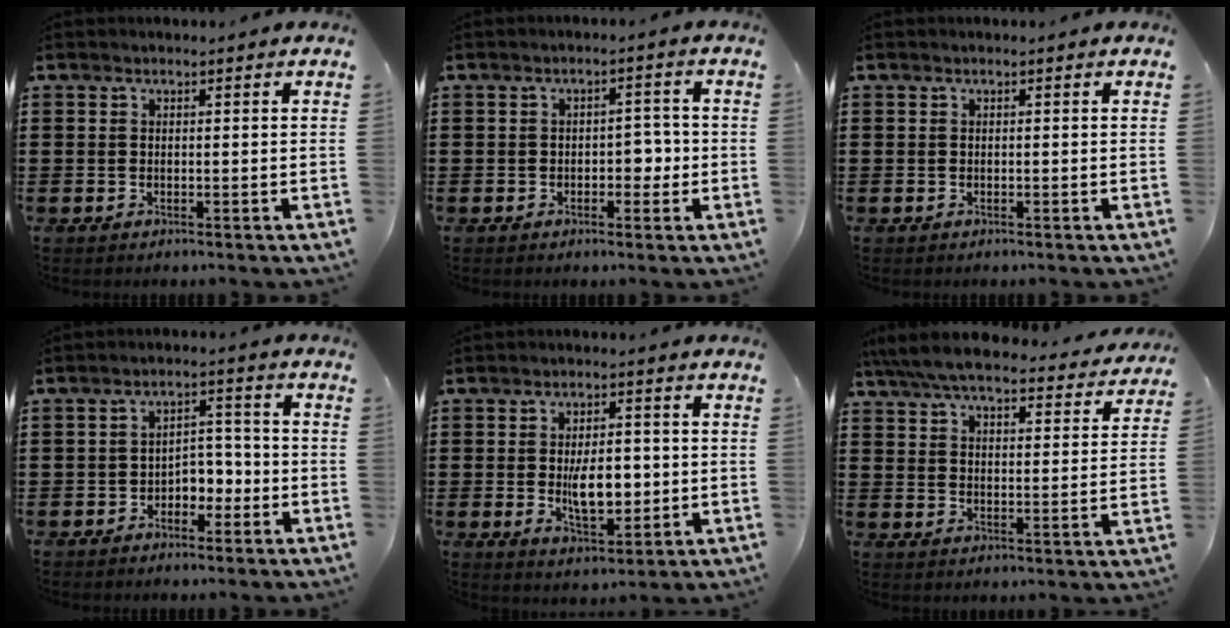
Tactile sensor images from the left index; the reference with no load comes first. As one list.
[{"total": 3.4, "force": [-0.9, 2.0, 2.5], "torque": [-0.043, 0.003, -0.022]}, {"total": 0.0}, {"total": 3.9, "force": [-2.4, 2.6, 1.8], "torque": [-0.040, 0.010, -0.051]}, {"total": 7.3, "force": [-0.4, 3.4, 6.4], "torque": [-0.106, -0.001, -0.012]}, {"total": 7.0, "force": [6.5, 0.8, 2.4], "torque": [-0.075, -0.032, 0.115]}]